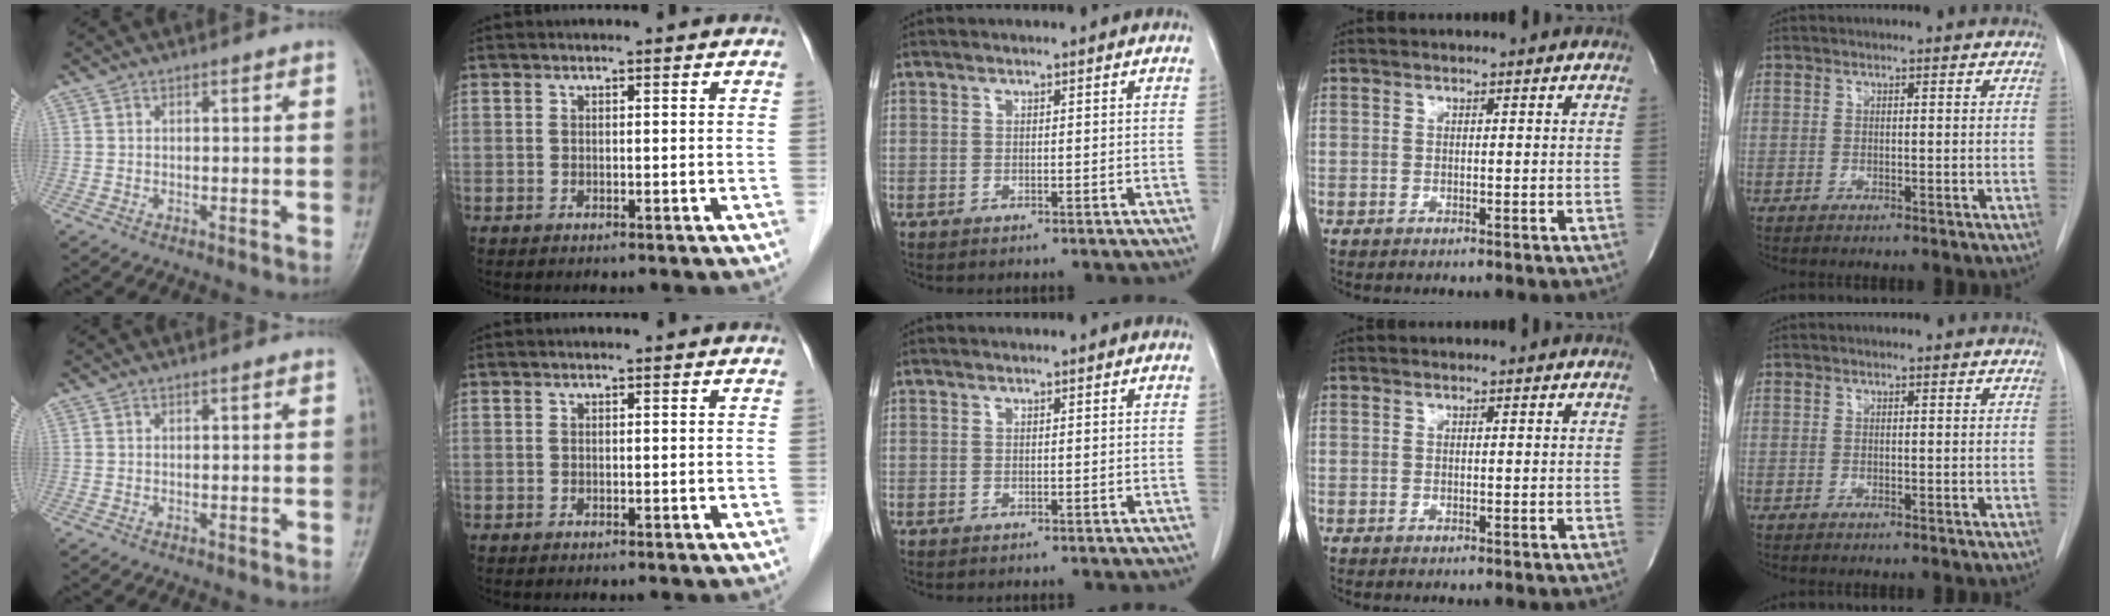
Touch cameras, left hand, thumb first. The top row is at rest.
{}